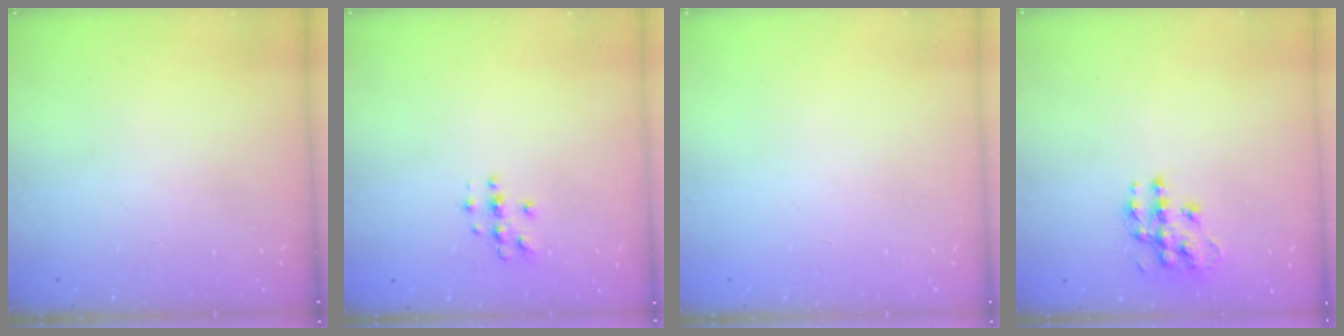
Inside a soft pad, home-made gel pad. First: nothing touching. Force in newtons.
{"total": 2.9, "press": 2.9, "slide": 0.3}
{"total": 0.0}
{"total": 11.3, "press": 11.3, "slide": 0.7}